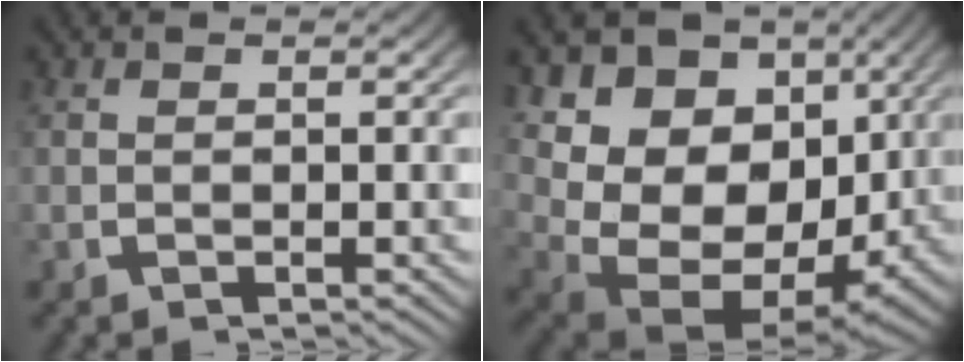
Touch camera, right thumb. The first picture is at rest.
{"total": 18.9, "force": [-0.9, 14.4, 12.2], "torque": [-0.255, -0.071, 0.005]}